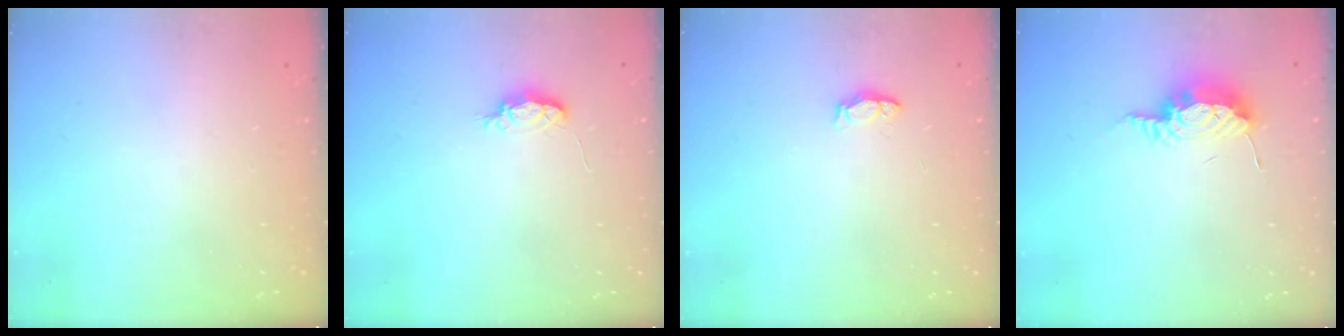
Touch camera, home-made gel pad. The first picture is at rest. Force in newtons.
{"total": 3.5, "press": 3.5, "slide": 0.5}
{"total": 4.7, "press": 4.4, "slide": 1.6}
{"total": 8.1, "press": 8.1, "slide": 0.8}